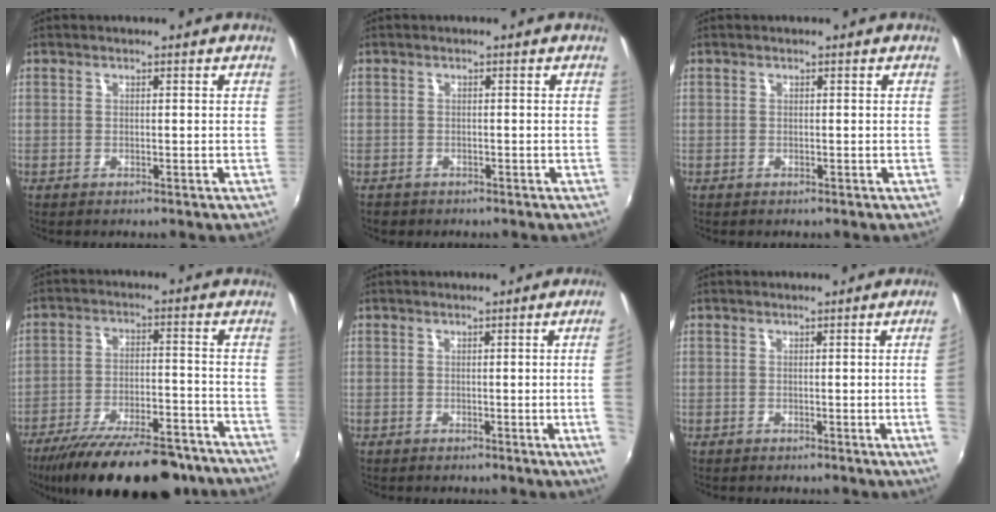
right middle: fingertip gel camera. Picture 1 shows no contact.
{"total": 1.3, "force": [-1.0, 0.8, 0.3], "torque": [-0.010, -0.001, -0.014]}
{"total": 0.0}
{"total": 23.0, "force": [-18.7, 6.4, 11.8], "torque": [-0.214, -0.031, -0.268]}
{"total": 5.3, "force": [0.0, -1.9, 5.0], "torque": [-0.075, -0.009, 0.004]}
{"total": 4.1, "force": [0.0, -1.8, 3.6], "torque": [-0.058, -0.008, 0.006]}